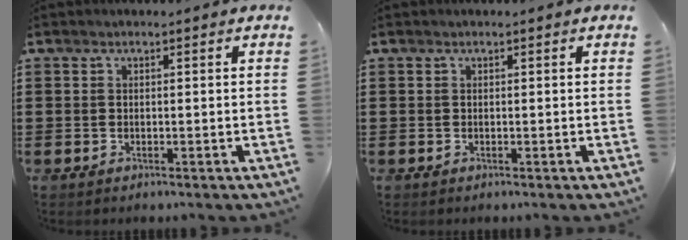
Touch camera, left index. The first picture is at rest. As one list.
[{"total": 0.0}]